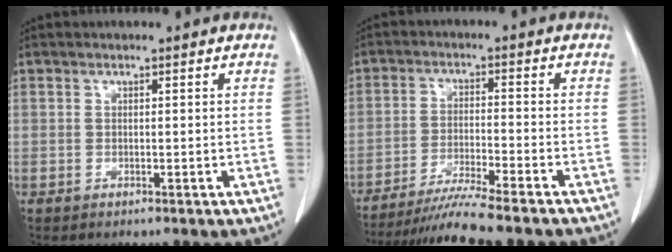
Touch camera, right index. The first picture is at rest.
{"total": 10.3, "force": [-9.0, -1.3, 4.9], "torque": [-0.071, -0.024, -0.146]}